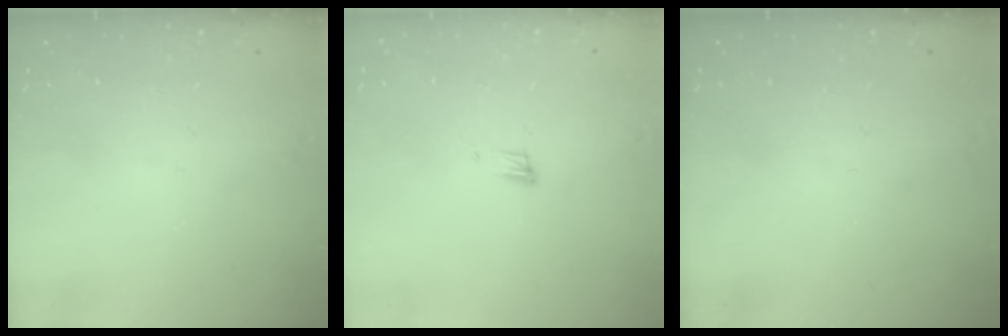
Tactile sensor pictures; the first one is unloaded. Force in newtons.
{"total": 5.1, "press": 4.9, "slide": 1.1}
{"total": 0.0}